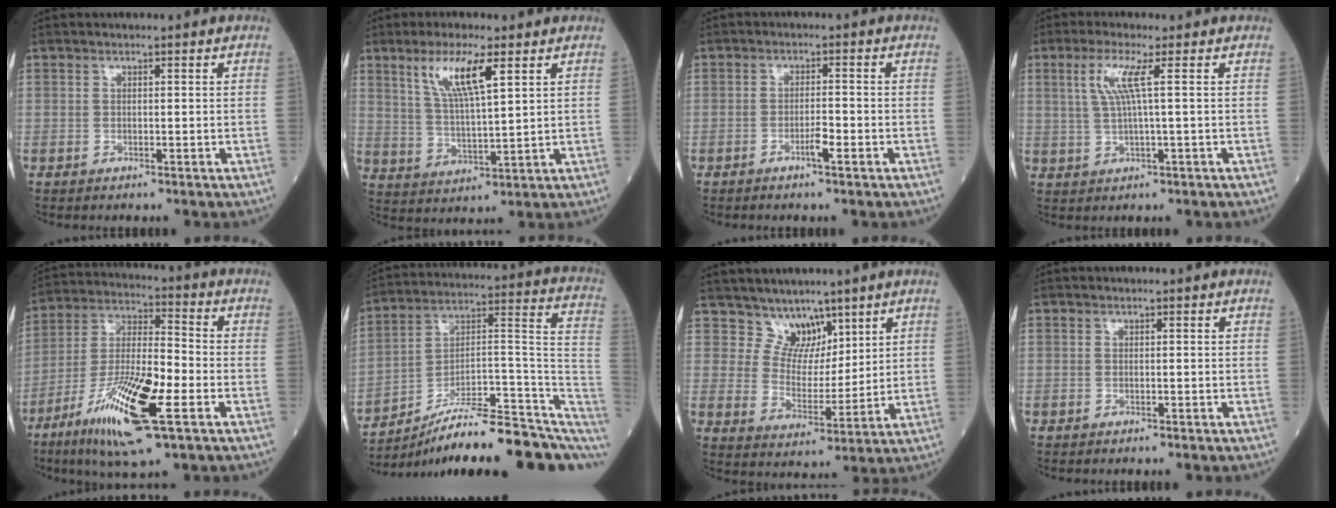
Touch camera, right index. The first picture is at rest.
{"total": 8.9, "force": [4.6, 1.2, 7.5], "torque": [-0.150, -0.001, 0.093]}
{"total": 2.3, "force": [-1.2, 0.2, 2.0], "torque": [-0.034, 0.001, -0.019]}
{"total": 4.8, "force": [1.5, -0.4, 4.6], "torque": [-0.100, 0.006, 0.037]}
{"total": 16.7, "force": [-7.6, 2.4, 14.7], "torque": [-0.293, -0.026, -0.132]}
{"total": 21.7, "force": [-15.5, 4.4, 14.5], "torque": [-0.145, 0.048, -0.231]}
{"total": 6.2, "force": [4.9, 3.7, 1.0], "torque": [-0.013, 0.000, 0.097]}
{"total": 0.0}